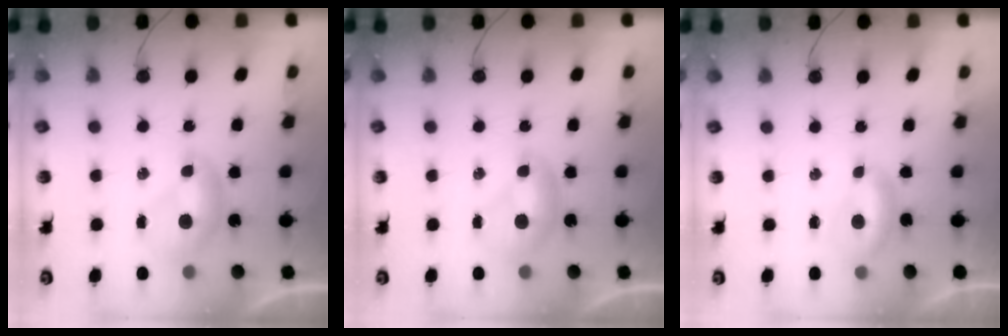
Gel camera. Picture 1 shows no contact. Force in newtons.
{"total": 0.0}
{"total": 1.1, "press": 1.0, "slide": 0.5}